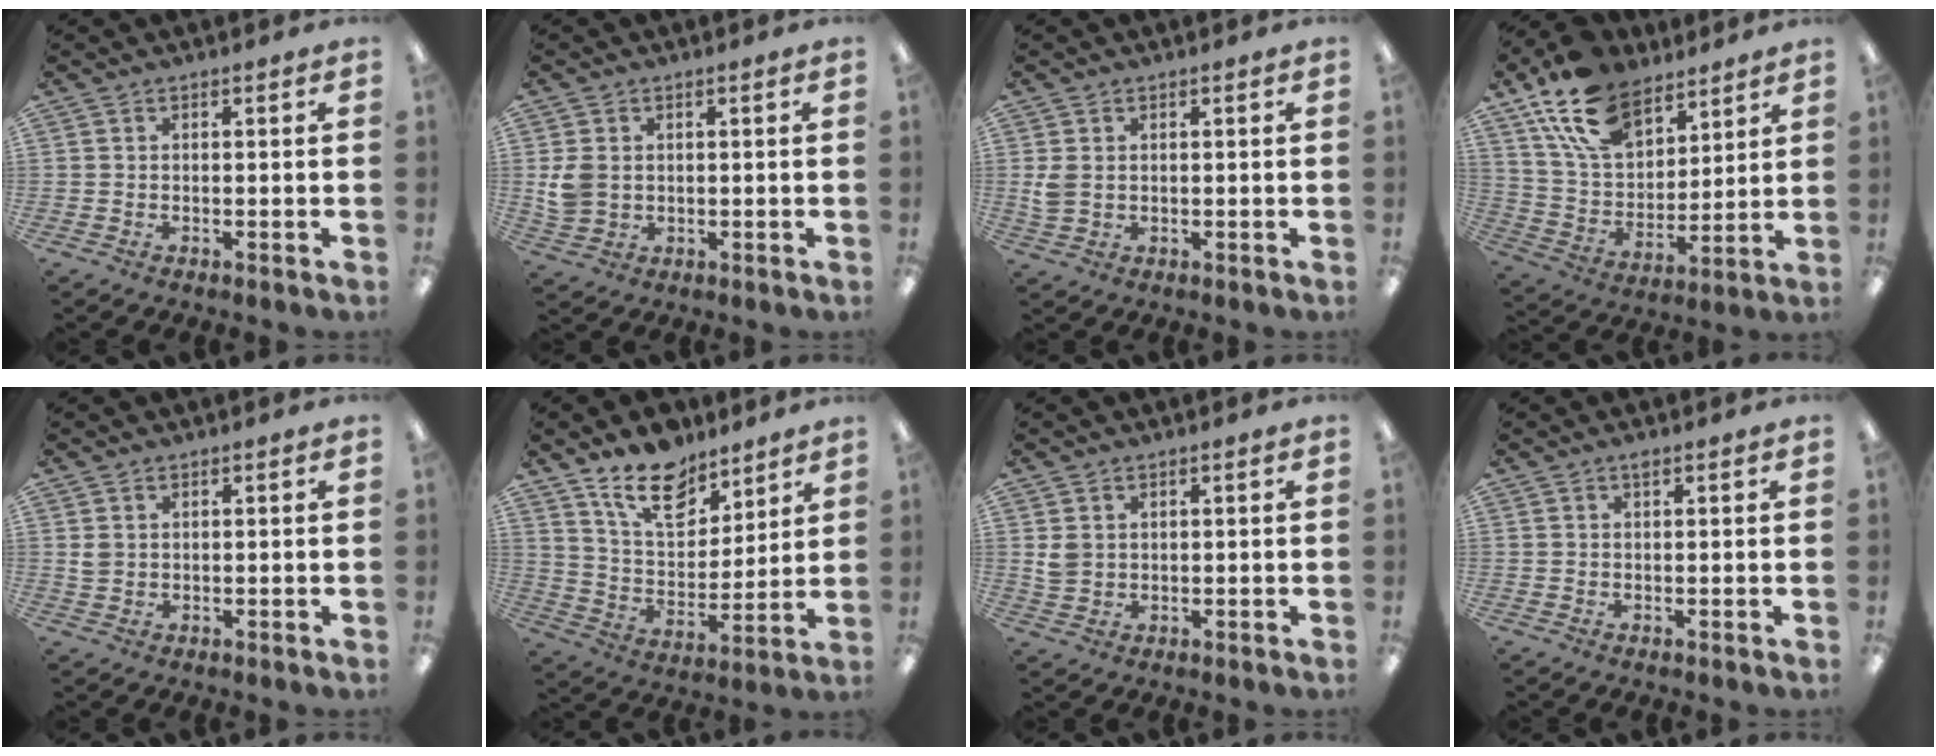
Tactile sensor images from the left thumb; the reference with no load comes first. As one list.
[{"total": 5.0, "force": [0.9, 4.1, 2.7], "torque": [-0.051, 0.004, 0.018]}, {"total": 3.3, "force": [0.7, 2.4, 2.1], "torque": [-0.034, 0.002, 0.012]}, {"total": 17.7, "force": [11.9, 10.0, 8.5], "torque": [-0.171, -0.049, 0.225]}, {"total": 1.9, "force": [0.8, 1.5, 0.9], "torque": [-0.019, 0.003, 0.015]}, {"total": 15.2, "force": [11.4, 7.7, 6.6], "torque": [-0.104, -0.066, 0.207]}, {"total": 3.2, "force": [1.3, 2.6, 1.4], "torque": [-0.022, -0.001, 0.023]}, {"total": 0.9, "force": [0.6, 0.2, 0.6], "torque": [-0.013, 0.002, 0.011]}]